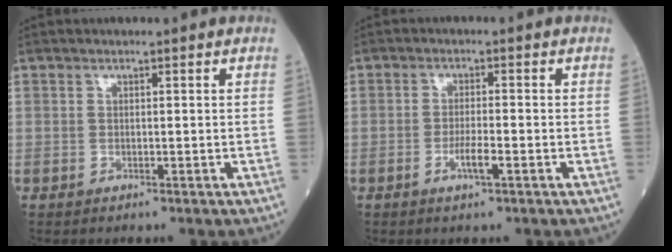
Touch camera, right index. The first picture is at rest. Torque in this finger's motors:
{"motor_torque": [0.48, -0.20, 0.23, 0.07]}